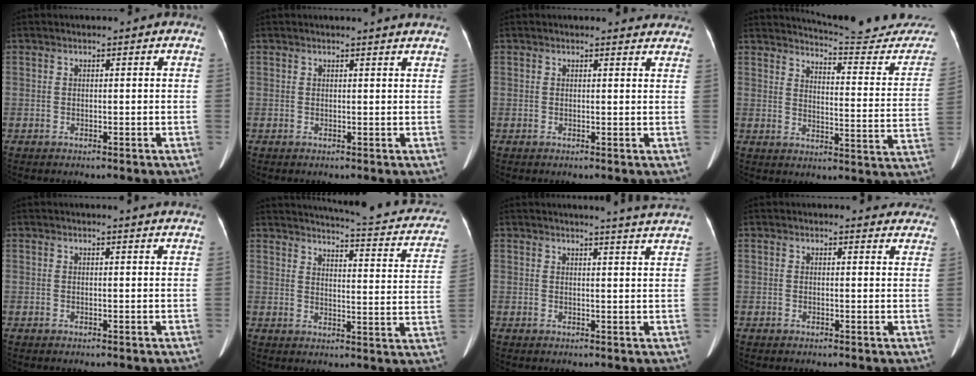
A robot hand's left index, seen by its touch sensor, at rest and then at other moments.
{"total": 3.1, "force": [2.9, -0.3, 0.9], "torque": [-0.014, -0.002, 0.024]}
{"total": 4.2, "force": [4.1, 1.0, 0.4], "torque": [0.002, -0.008, 0.025]}
{"total": 20.6, "force": [20.2, 0.8, 4.2], "torque": [-0.053, -0.124, 0.230]}
{"total": 3.1, "force": [3.0, -0.2, 0.8], "torque": [-0.014, -0.003, 0.023]}
{"total": 18.5, "force": [15.9, 3.8, 8.8], "torque": [-0.104, -0.023, 0.171]}
{"total": 7.3, "force": [6.9, -1.4, 2.1], "torque": [-0.030, -0.024, 0.064]}
{"total": 6.8, "force": [6.5, 1.8, 0.8], "torque": [0.022, -0.011, 0.041]}